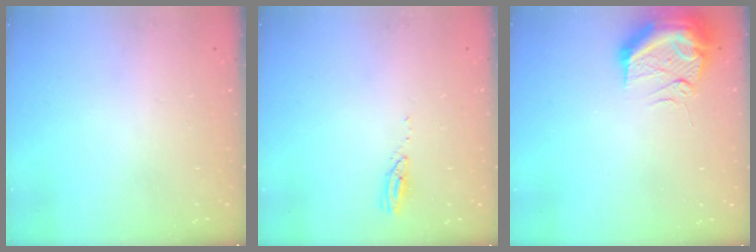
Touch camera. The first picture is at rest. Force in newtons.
{"total": 3.1, "press": 3.1, "slide": 0.4}
{"total": 12.7, "press": 12.5, "slide": 2.3}